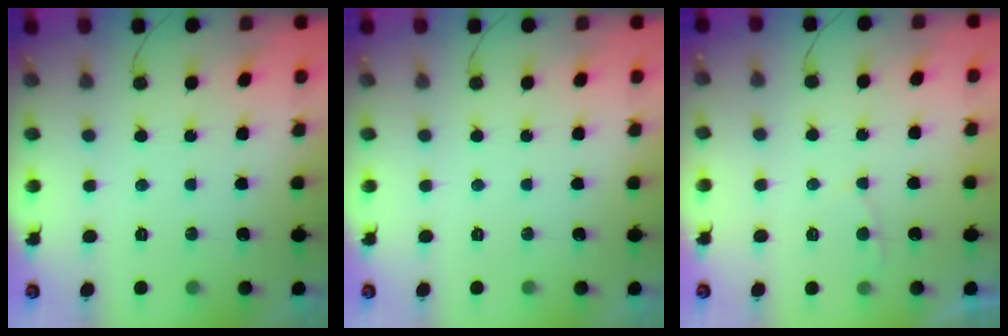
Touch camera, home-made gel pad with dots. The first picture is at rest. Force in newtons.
{"total": 0.0}
{"total": 2.5, "press": 2.5, "slide": 0.4}